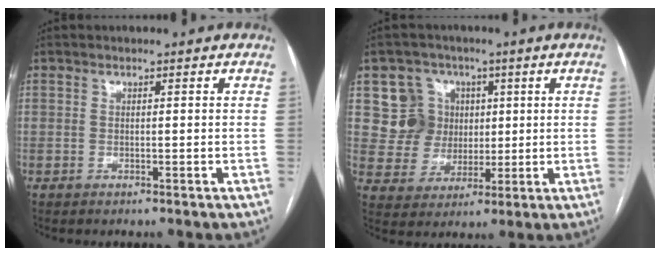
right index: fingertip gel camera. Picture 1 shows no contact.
{"total": 9.0, "force": [3.0, 8.5, 0.7], "torque": [-0.015, 0.032, 0.059]}